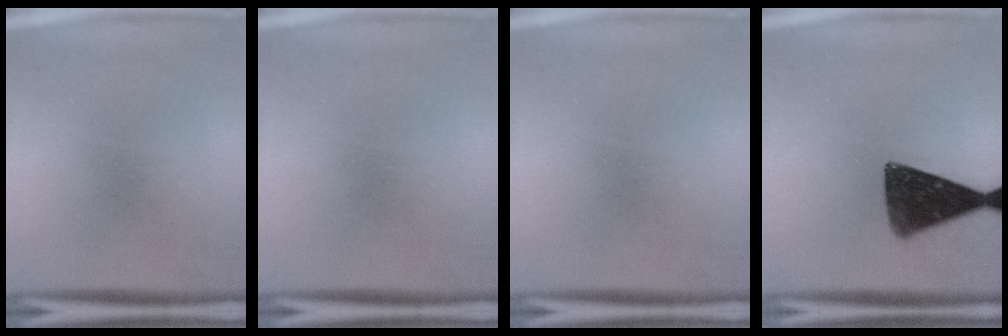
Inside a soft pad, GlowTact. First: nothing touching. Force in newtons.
{"total": 0.0}
{"total": 0.0}
{"total": 12.8}